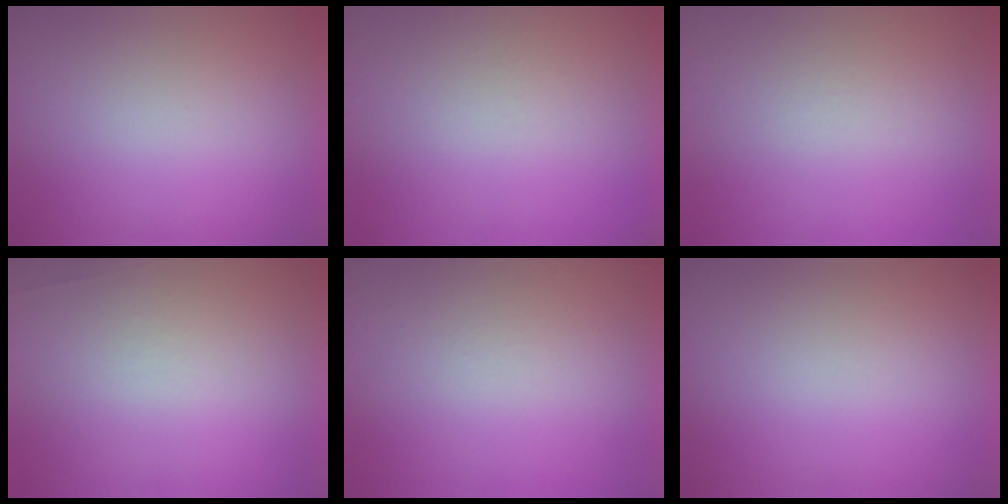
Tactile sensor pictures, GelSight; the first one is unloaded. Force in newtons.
{"total": 5.0}
{"total": 8.6}
{"total": 7.0}
{"total": 8.3}
{"total": 0.0}